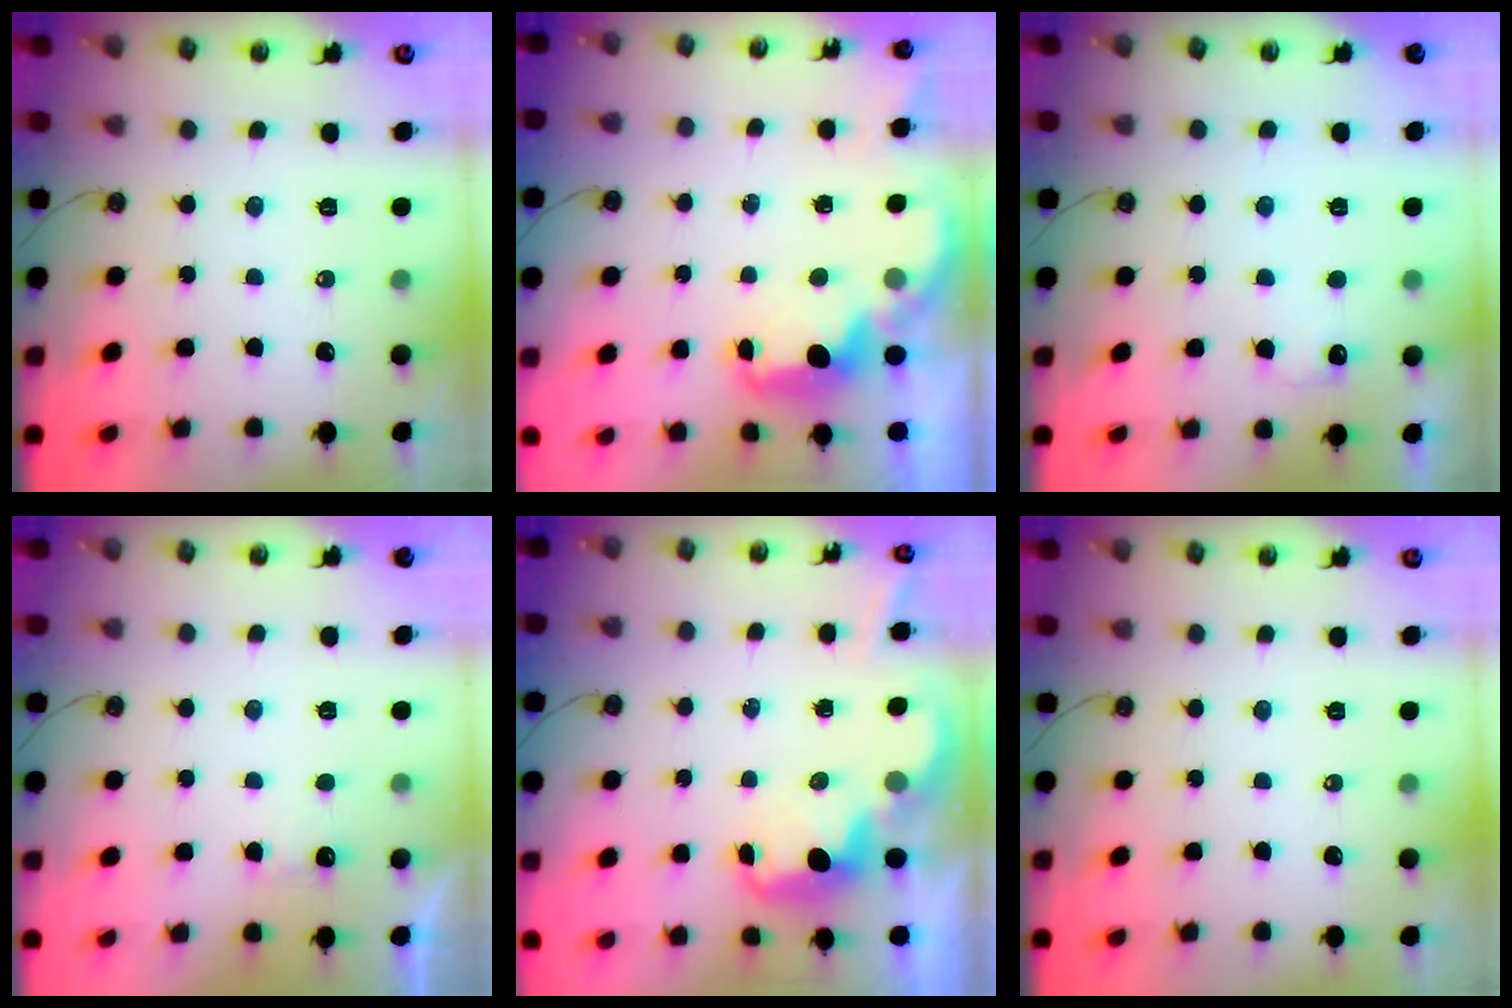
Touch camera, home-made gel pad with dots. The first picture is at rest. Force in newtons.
{"total": 2.5, "press": 2.4, "slide": 0.7}
{"total": 6.5, "press": 6.4, "slide": 0.8}
{"total": 5.5, "press": 5.4, "slide": 1.0}
{"total": 2.6, "press": 2.6, "slide": 0.5}
{"total": 0.0}